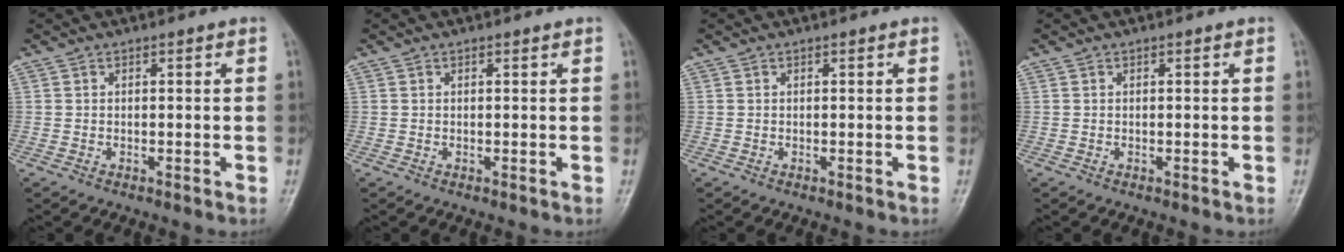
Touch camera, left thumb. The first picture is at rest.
{"total": 0.0}
{"total": 0.0}
{"total": 0.0}